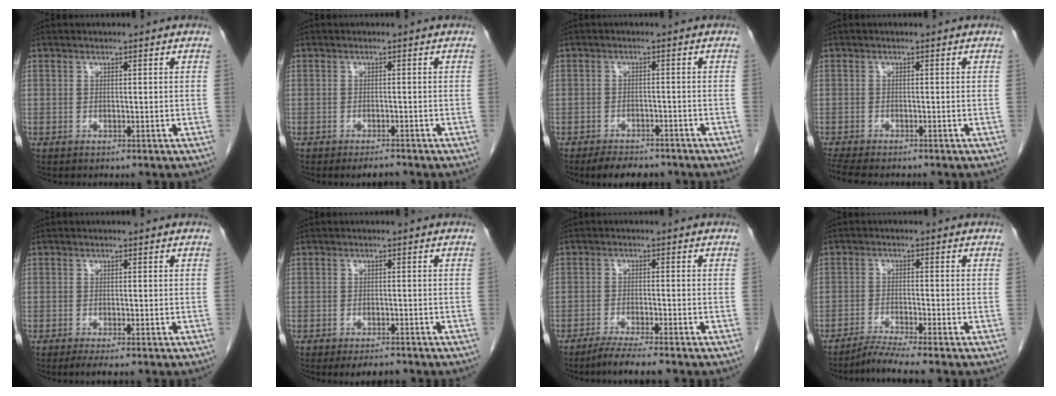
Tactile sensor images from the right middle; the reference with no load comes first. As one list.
[{"total": 1.7, "force": [-1.5, 0.3, 0.8], "torque": [-0.016, -0.003, -0.020]}, {"total": 6.1, "force": [-5.1, 2.6, 2.2], "torque": [-0.029, 0.000, -0.070]}, {"total": 6.1, "force": [-5.2, 1.2, 2.8], "torque": [-0.046, -0.008, -0.081]}, {"total": 1.8, "force": [-1.3, 0.1, 1.3], "torque": [-0.024, -0.006, -0.023]}, {"total": 3.1, "force": [-2.5, 1.0, 1.4], "torque": [-0.019, -0.003, -0.035]}, {"total": 4.8, "force": [-3.9, -0.4, 2.7], "torque": [-0.046, -0.013, -0.070]}, {"total": 4.1, "force": [-3.5, -1.5, 1.4], "torque": [-0.032, -0.019, -0.071]}]